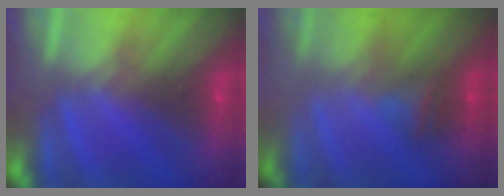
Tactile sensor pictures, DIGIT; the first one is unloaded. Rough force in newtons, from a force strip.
{"total": 2.4}